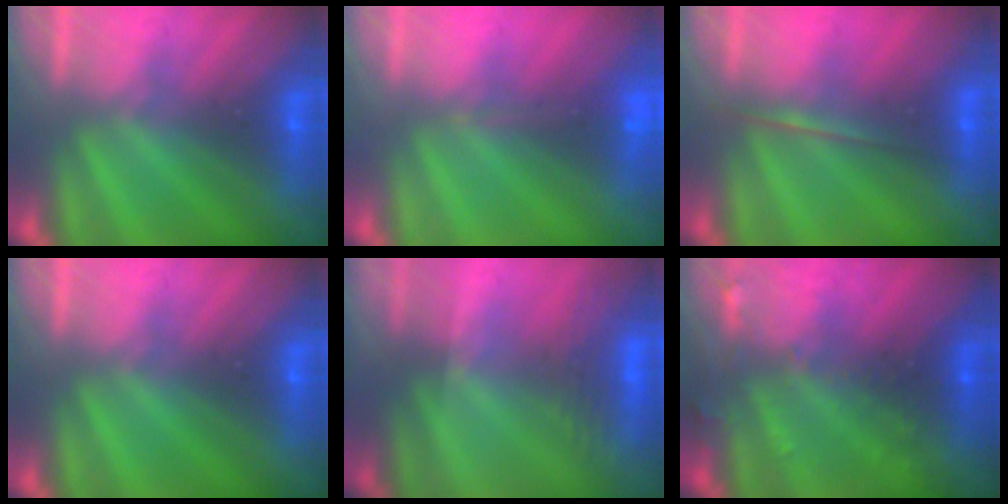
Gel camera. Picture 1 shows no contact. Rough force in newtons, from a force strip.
{"total": 1.7}
{"total": 1.7}
{"total": 0.0}
{"total": 2.8}
{"total": 3.0}